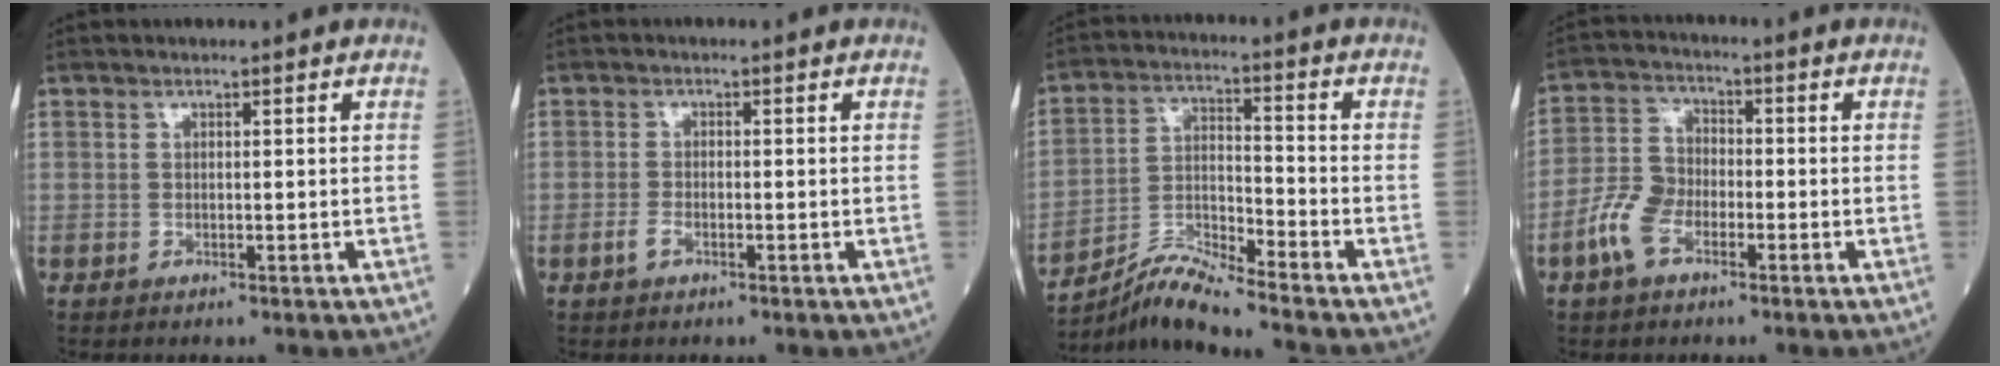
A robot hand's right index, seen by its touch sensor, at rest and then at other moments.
{"total": 1.7, "force": [-0.9, 0.7, 1.2], "torque": [-0.023, 0.001, -0.018]}
{"total": 7.9, "force": [-7.4, -1.5, 2.4], "torque": [-0.061, 0.000, -0.135]}
{"total": 6.8, "force": [-3.3, 3.9, 4.5], "torque": [-0.105, 0.011, -0.073]}